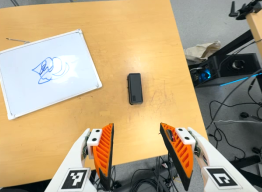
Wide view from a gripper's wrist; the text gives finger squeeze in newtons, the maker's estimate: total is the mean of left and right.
{"total": 0.0}